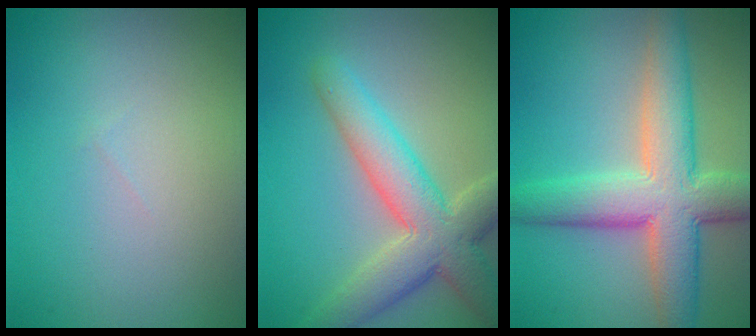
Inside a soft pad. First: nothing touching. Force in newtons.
{"total": 7.0, "press": 7.0, "slide": 0.4}
{"total": 8.4, "press": 8.4, "slide": 0.4}